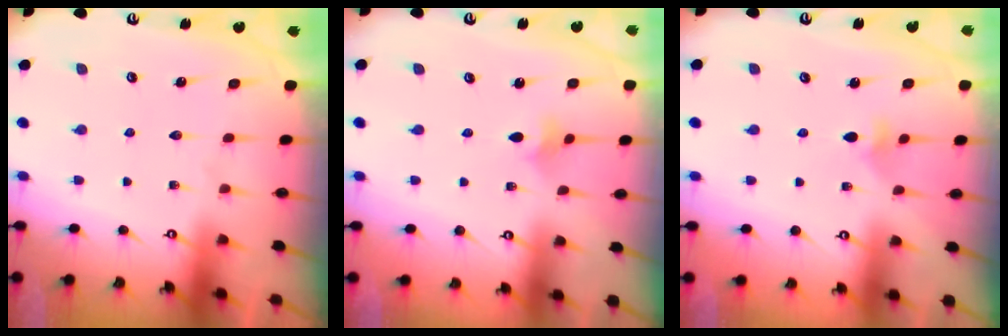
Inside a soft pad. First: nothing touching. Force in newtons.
{"total": 1.9, "press": 1.8, "slide": 0.5}
{"total": 3.8, "press": 3.7, "slide": 0.9}